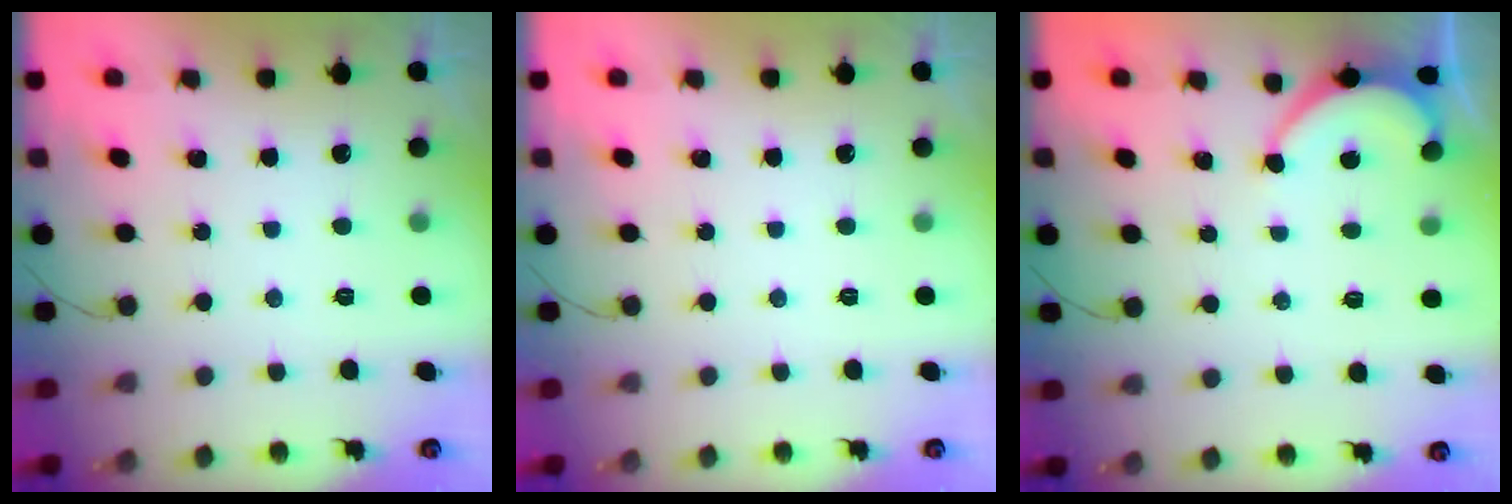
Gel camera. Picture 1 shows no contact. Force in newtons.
{"total": 0.0}
{"total": 4.1, "press": 4.0, "slide": 0.6}